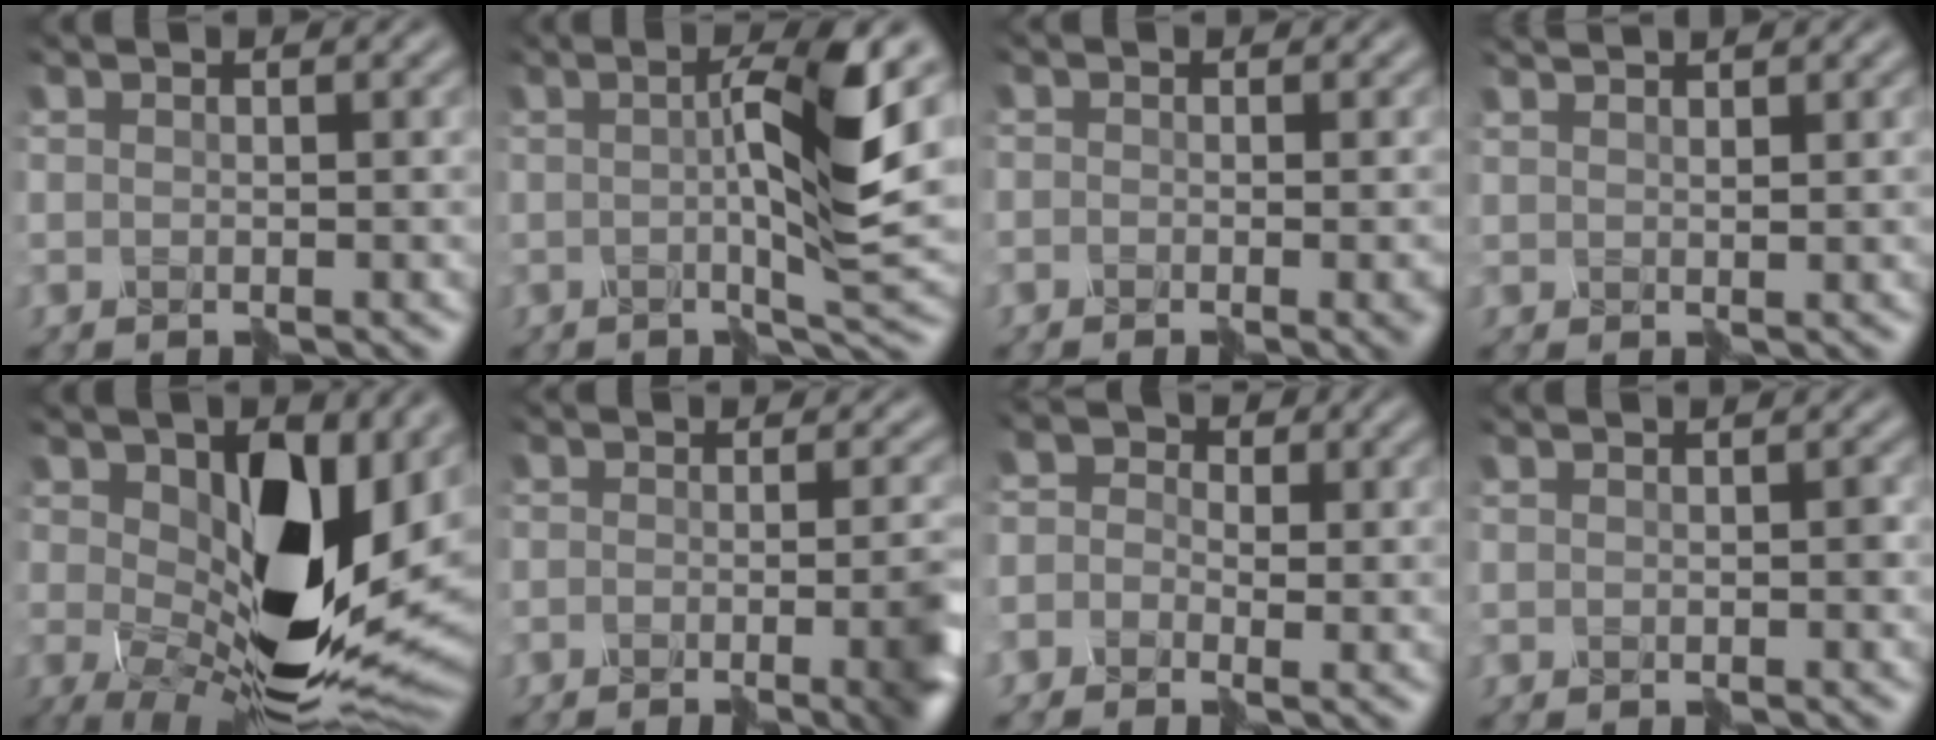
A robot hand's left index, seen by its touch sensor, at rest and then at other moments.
{"total": 8.0, "force": [0.6, 1.0, 7.9], "torque": [-0.127, 0.012, 0.009]}
{"total": 3.4, "force": [-1.9, 1.5, 2.4], "torque": [-0.018, 0.001, -0.024]}
{"total": 1.4, "force": [1.3, -0.3, -0.3], "torque": [0.001, 0.005, 0.024]}
{"total": 14.4, "force": [0.7, 8.3, 11.8], "torque": [-0.204, -0.032, 0.014]}
{"total": 6.7, "force": [-3.2, 2.3, 5.4], "torque": [-0.052, -0.004, -0.040]}
{"total": 3.2, "force": [-1.2, 2.9, 0.6], "torque": [-0.018, 0.015, -0.032]}
{"total": 0.7, "force": [-0.4, 0.3, 0.4], "torque": [-0.007, 0.003, -0.007]}